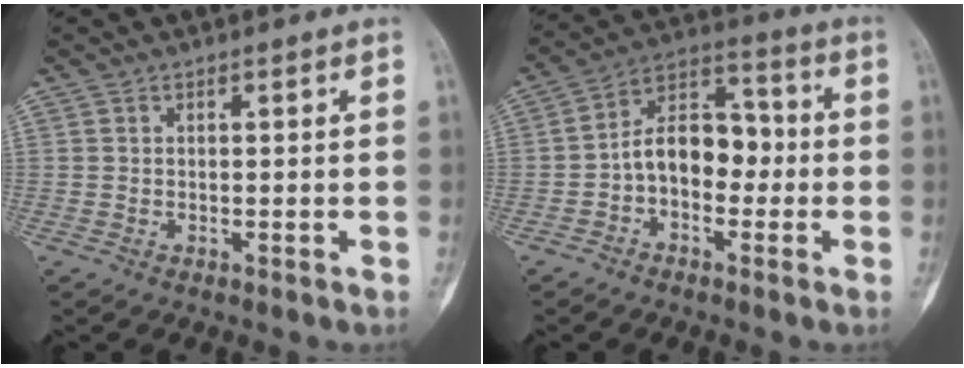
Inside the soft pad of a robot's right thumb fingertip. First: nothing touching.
{"total": 10.9, "force": [-1.9, 7.3, 8.0], "torque": [-0.104, 0.047, -0.046]}